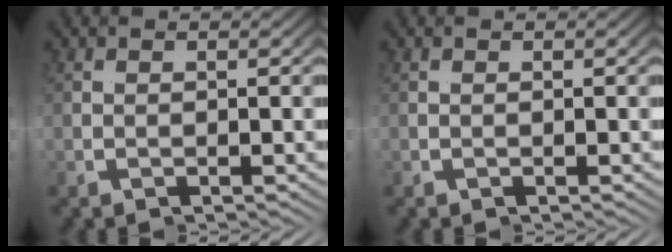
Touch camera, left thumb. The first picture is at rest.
{"total": 0.0}